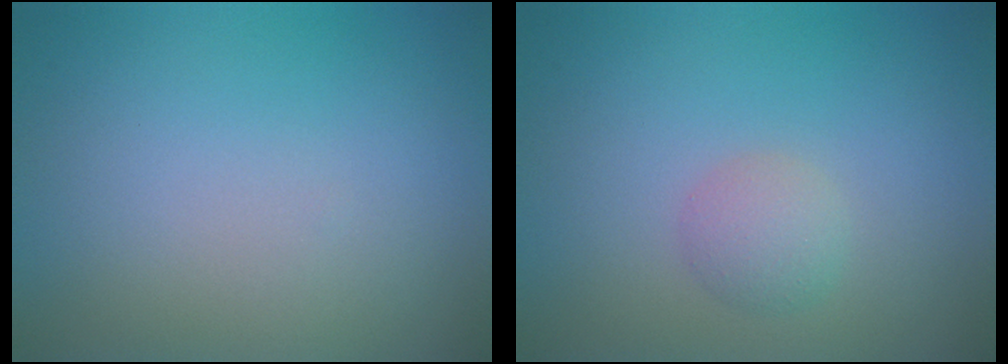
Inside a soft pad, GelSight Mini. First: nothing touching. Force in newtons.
{"total": 1.8, "press": 1.8, "slide": 0.1}